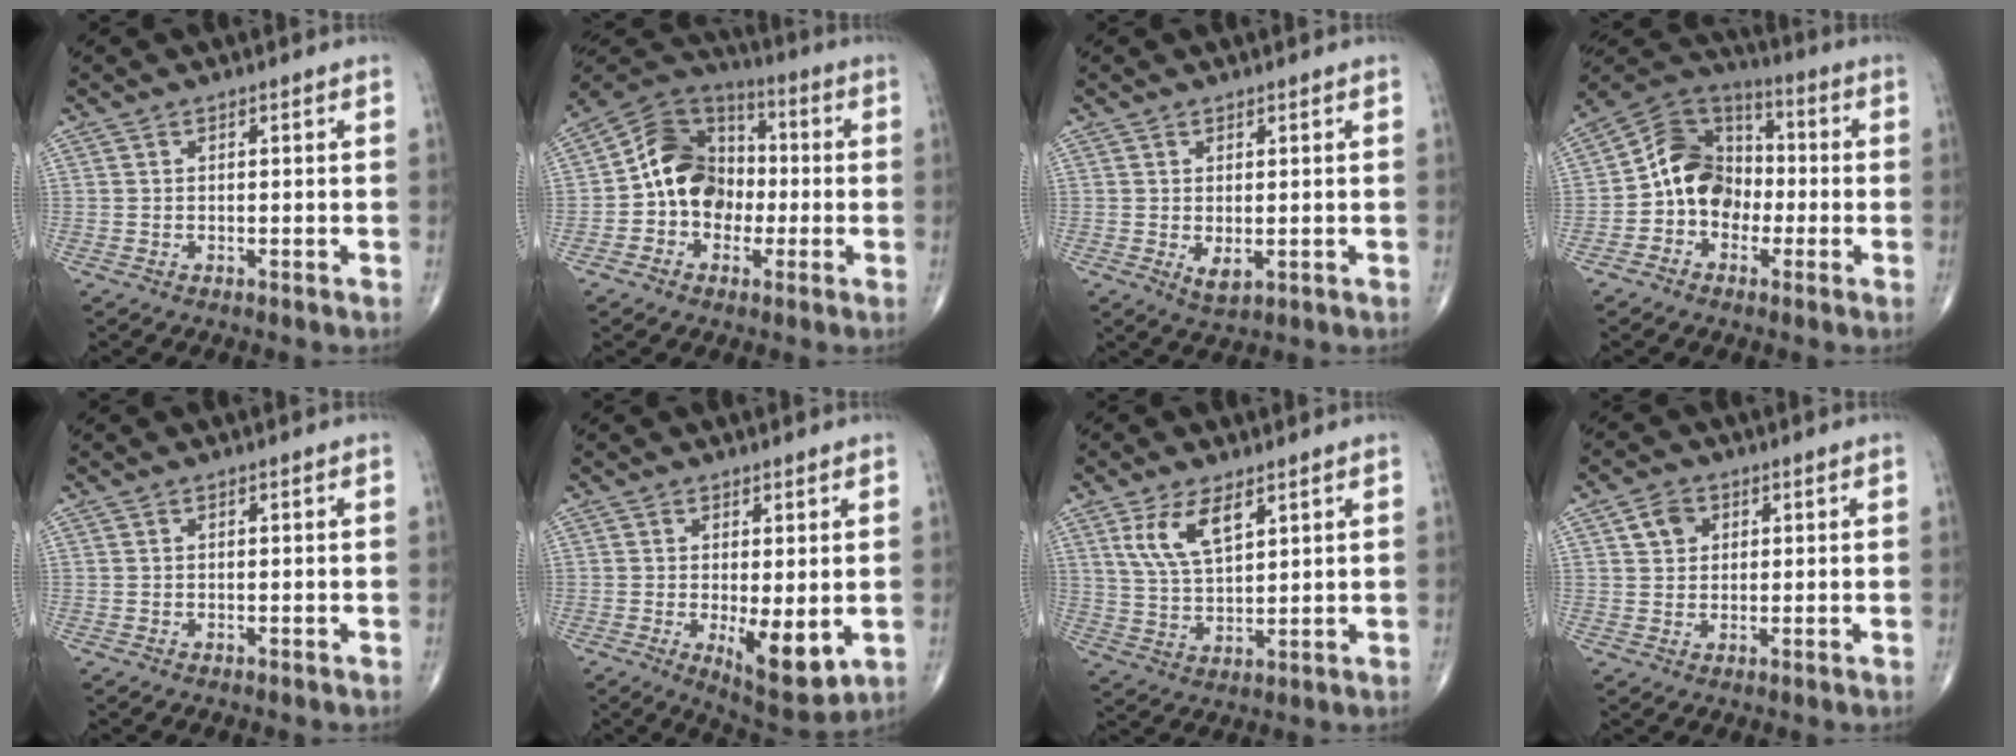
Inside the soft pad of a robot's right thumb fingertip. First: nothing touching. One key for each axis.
{"total": 13.3, "fx": -1.5, "fy": 10.8, "fz": 7.7, "tx": -0.098, "ty": 0.039, "tz": -0.039}
{"total": 2.6, "fx": -0.2, "fy": 1.3, "fz": 2.3, "tx": -0.035, "ty": -0.009, "tz": 0.005}
{"total": 12.1, "fx": -2.1, "fy": 9.8, "fz": 6.8, "tx": -0.088, "ty": 0.042, "tz": -0.053}
{"total": 0.0}
{"total": 8.4, "fx": -1.3, "fy": 3.0, "fz": 7.7, "tx": -0.109, "ty": -0.026, "tz": -0.009}
{"total": 8.2, "fx": 4.3, "fy": 3.4, "fz": 6.1, "tx": -0.110, "ty": -0.021, "tz": 0.091}
{"total": 3.8, "fx": 1.5, "fy": 3.0, "fz": 1.8, "tx": -0.015, "ty": -0.003, "tz": 0.026}